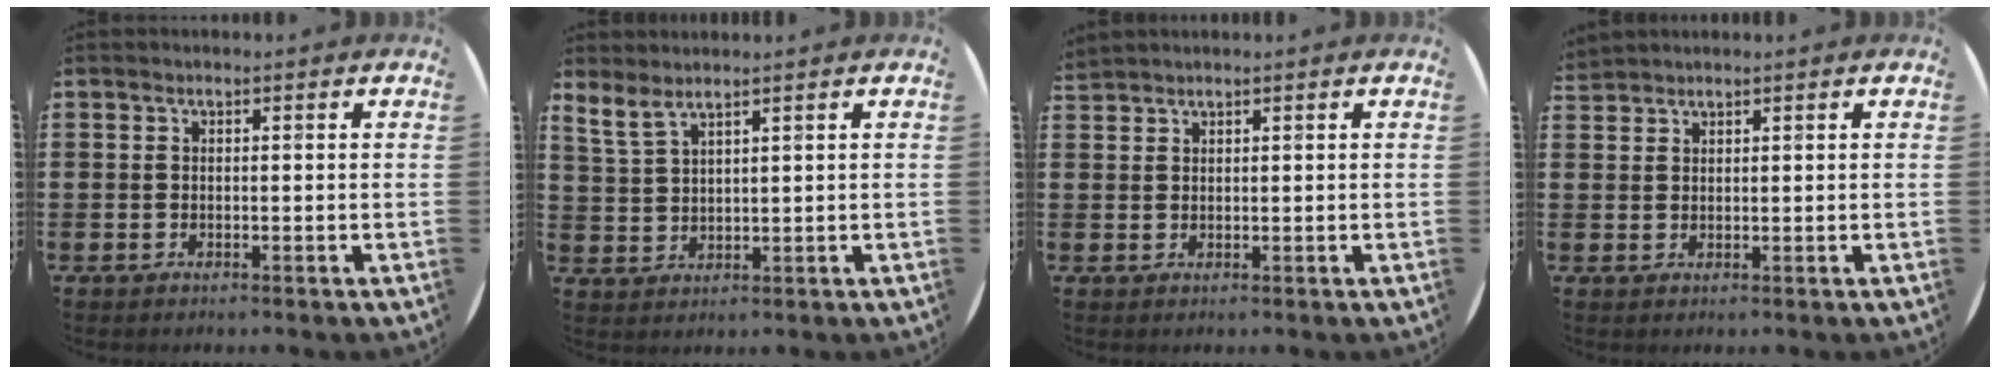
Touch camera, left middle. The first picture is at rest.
{"total": 2.9, "force": [2.6, 0.4, 1.1], "torque": [-0.028, -0.003, 0.049]}
{"total": 1.1, "force": [1.1, -0.1, -0.3], "torque": [0.002, -0.001, 0.022]}
{"total": 1.4, "force": [1.3, 0.0, -0.3], "torque": [0.002, -0.002, 0.027]}